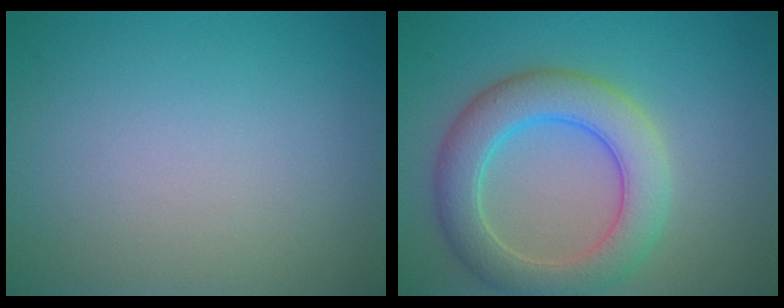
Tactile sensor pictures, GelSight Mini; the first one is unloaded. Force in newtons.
{"total": 6.2, "press": 6.1, "slide": 0.5}